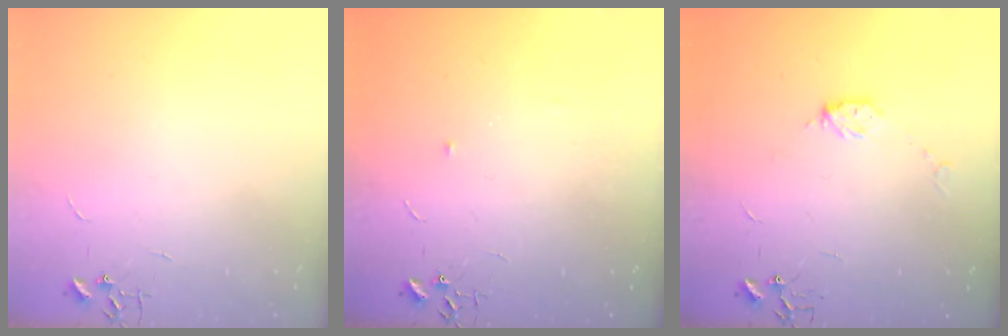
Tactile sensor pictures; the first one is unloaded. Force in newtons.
{"total": 3.0, "press": 2.9, "slide": 0.5}
{"total": 5.8, "press": 5.8, "slide": 0.7}